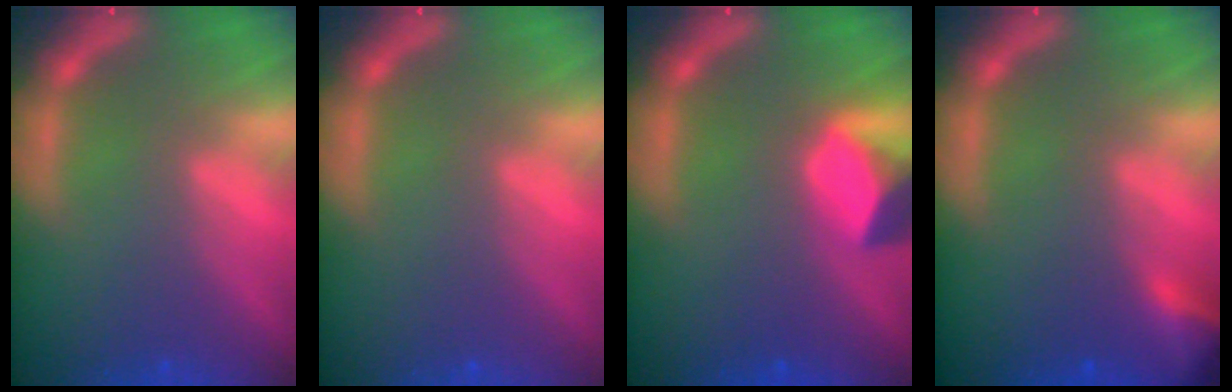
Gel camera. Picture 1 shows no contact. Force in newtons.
{"total": 0.0}
{"total": 4.9}
{"total": 2.9}